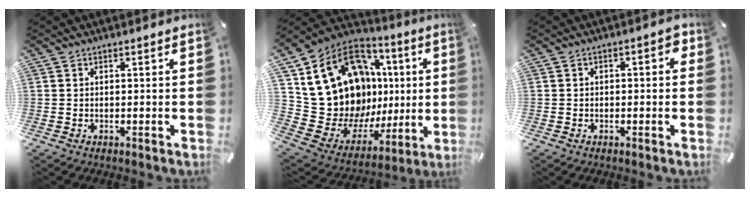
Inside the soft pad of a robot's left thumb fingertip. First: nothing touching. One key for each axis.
{"total": 22.9, "fx": 5.6, "fy": 18.1, "fz": 13.0, "tx": -0.206, "ty": -0.070, "tz": 0.158}
{"total": 2.1, "fx": -0.7, "fy": 1.2, "fz": 1.6, "tx": -0.028, "ty": 0.009, "tz": -0.015}